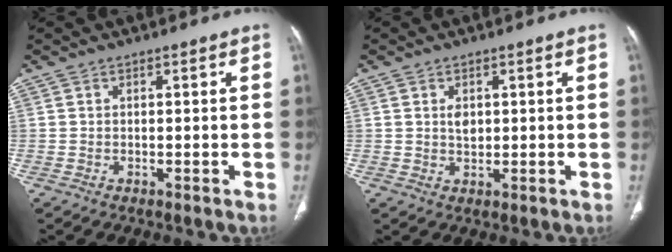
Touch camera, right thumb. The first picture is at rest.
{"total": 2.4, "force": [0.6, 1.6, 1.7], "torque": [-0.020, -0.003, 0.012]}